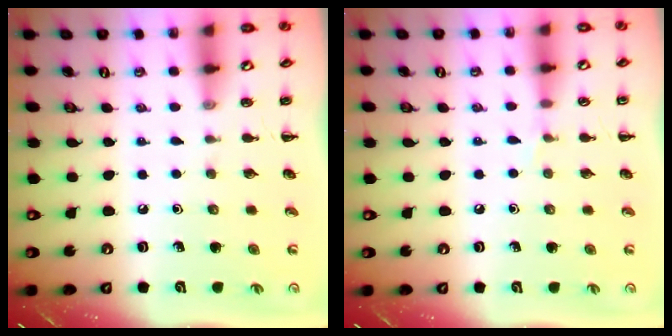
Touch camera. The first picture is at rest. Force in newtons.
{"total": 3.6, "press": 3.3, "slide": 1.3}